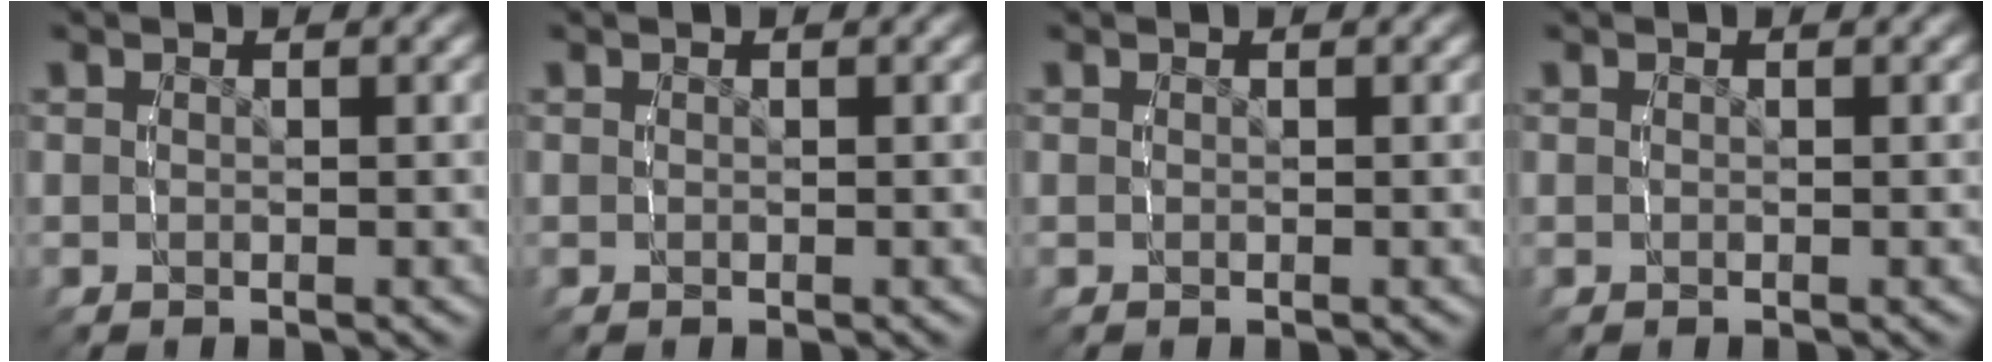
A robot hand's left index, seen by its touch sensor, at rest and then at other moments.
{"total": 0.0}
{"total": 0.0}
{"total": 0.0}